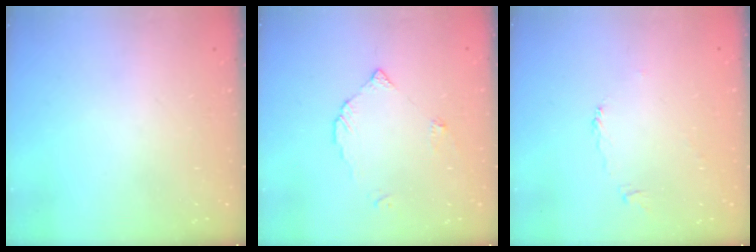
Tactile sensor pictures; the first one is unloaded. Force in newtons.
{"total": 3.5, "press": 3.5, "slide": 0.3}
{"total": 2.2, "press": 2.1, "slide": 0.4}